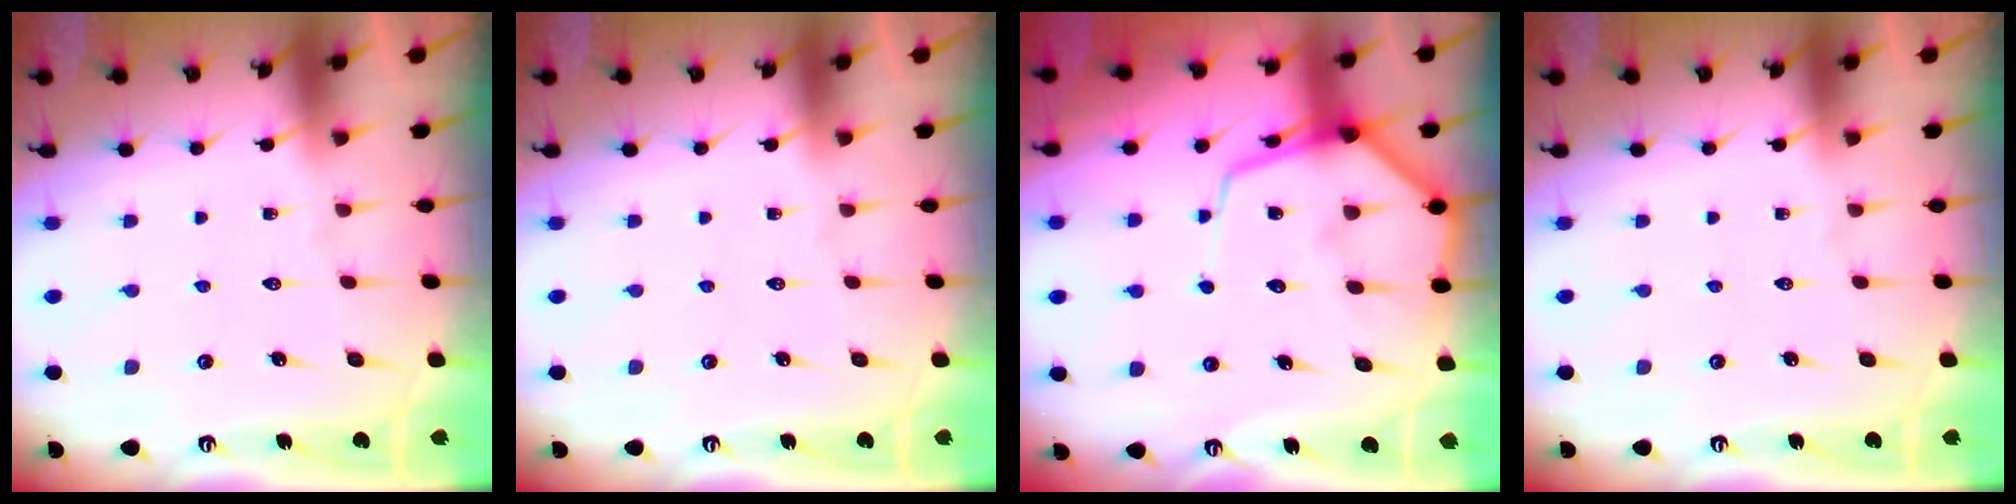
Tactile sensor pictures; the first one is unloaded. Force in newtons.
{"total": 0.0}
{"total": 10.7, "press": 10.6, "slide": 1.2}
{"total": 0.0}